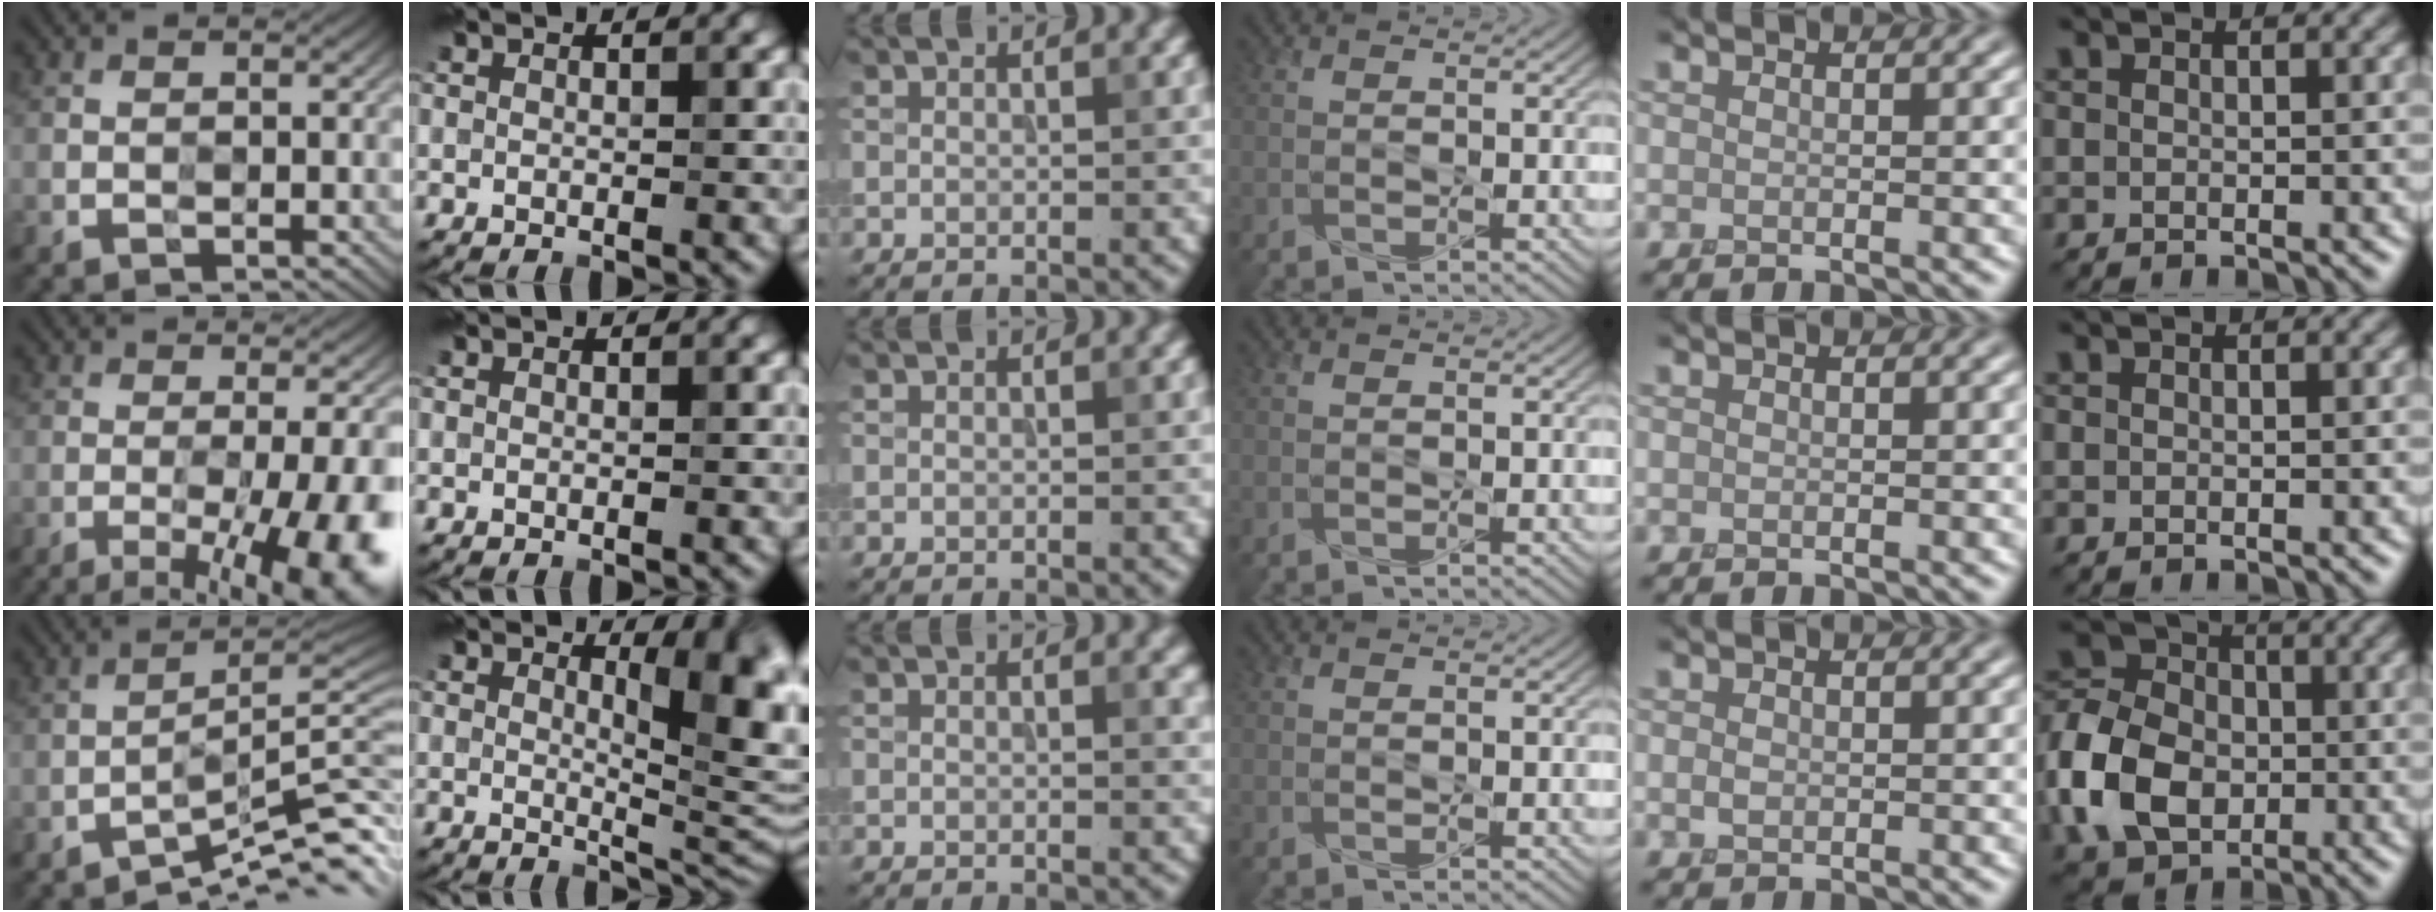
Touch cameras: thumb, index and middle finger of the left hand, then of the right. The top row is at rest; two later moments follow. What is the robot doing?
{"motion": "press", "object": "syringe"}